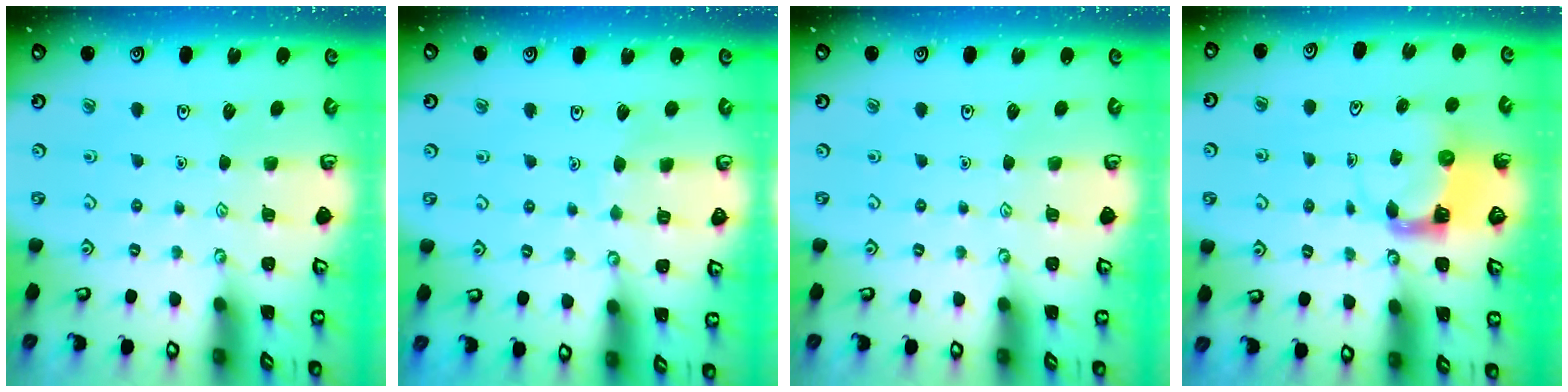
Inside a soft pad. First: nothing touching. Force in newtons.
{"total": 3.2, "press": 3.2, "slide": 0.4}
{"total": 0.0}
{"total": 3.9, "press": 3.8, "slide": 0.7}